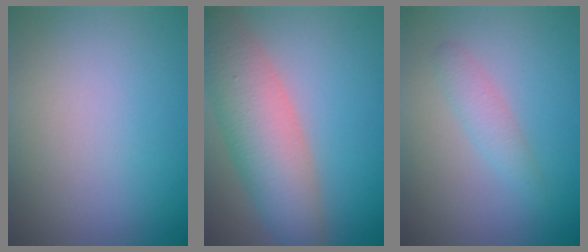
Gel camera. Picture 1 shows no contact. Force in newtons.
{"total": 7.8, "press": 7.8, "slide": 0.3}
{"total": 1.8, "press": 1.8, "slide": 0.0}